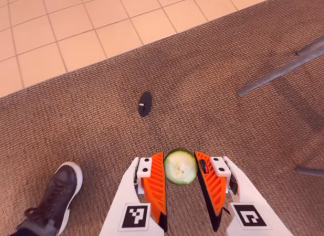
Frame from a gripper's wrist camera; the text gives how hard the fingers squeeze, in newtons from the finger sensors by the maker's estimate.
{"total": 7.0, "left": 7.0, "right": 7.0}